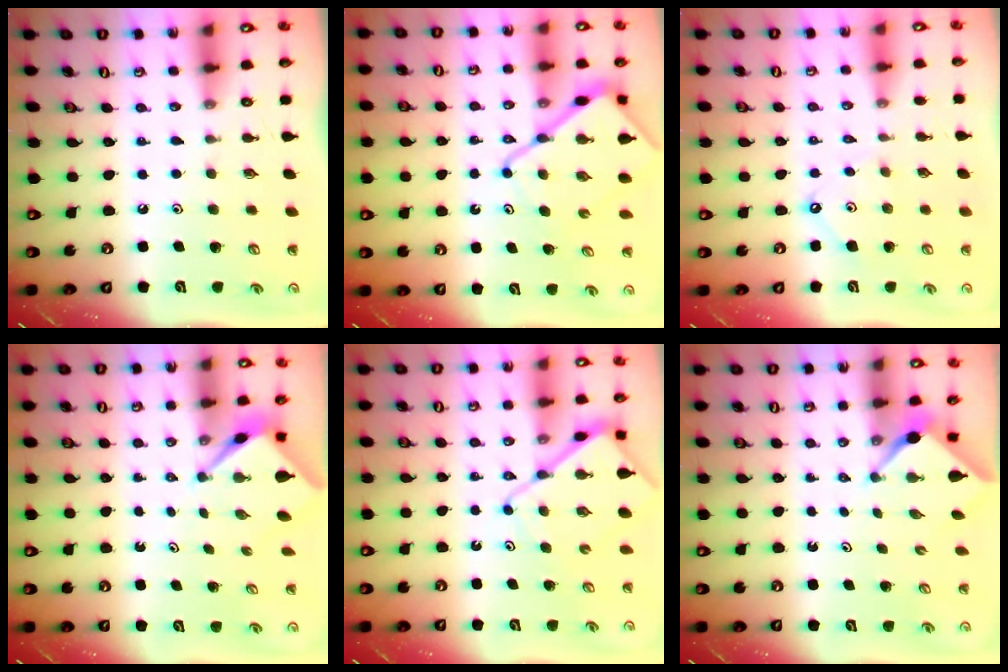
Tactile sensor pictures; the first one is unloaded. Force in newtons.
{"total": 14.1, "press": 14.0, "slide": 1.6}
{"total": 4.7, "press": 4.6, "slide": 0.5}
{"total": 2.6, "press": 2.6, "slide": 0.1}
{"total": 9.7, "press": 9.7, "slide": 1.1}
{"total": 2.4, "press": 2.4, "slide": 0.2}